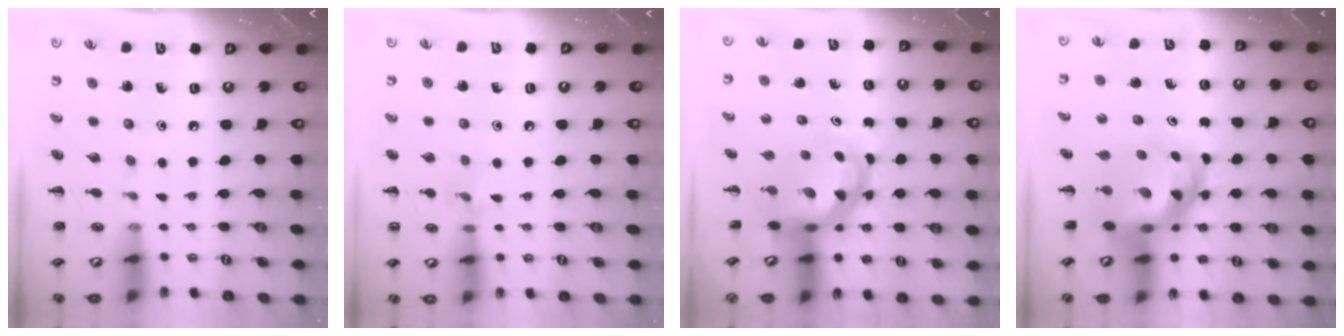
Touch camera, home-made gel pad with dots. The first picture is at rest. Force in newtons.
{"total": 5.9, "press": 5.6, "slide": 1.9}
{"total": 5.2, "press": 5.0, "slide": 1.4}
{"total": 7.8, "press": 7.5, "slide": 2.2}